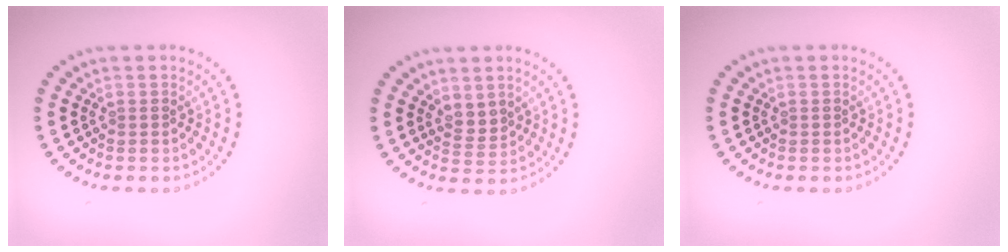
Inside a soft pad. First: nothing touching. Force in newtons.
{"total": 1.6, "press": 1.2, "slide": 1.0}
{"total": 0.0}